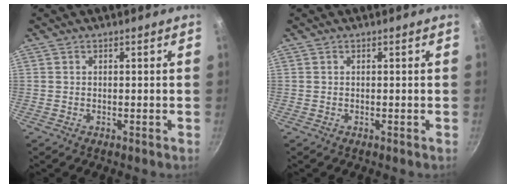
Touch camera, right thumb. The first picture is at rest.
{"total": 0.0}